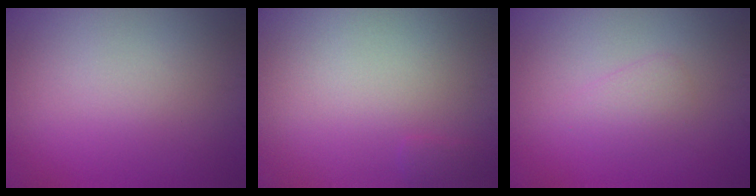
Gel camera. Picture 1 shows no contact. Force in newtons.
{"total": 0.7, "press": 0.7, "slide": 0.0}
{"total": 1.4, "press": 1.4, "slide": 0.1}